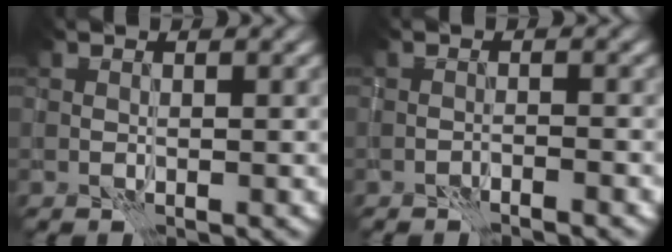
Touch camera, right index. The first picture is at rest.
{"total": 1.2, "force": [-1.2, 0.0, 0.5], "torque": [-0.005, 0.003, -0.024]}